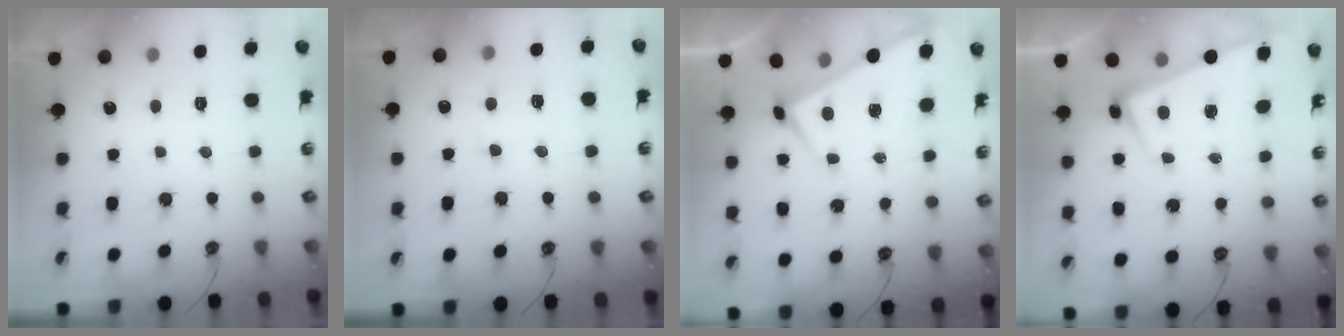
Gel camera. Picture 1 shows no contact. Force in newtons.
{"total": 0.9, "press": 0.6, "slide": 0.7}
{"total": 1.7, "press": 1.7, "slide": 0.1}
{"total": 2.6, "press": 2.4, "slide": 0.9}